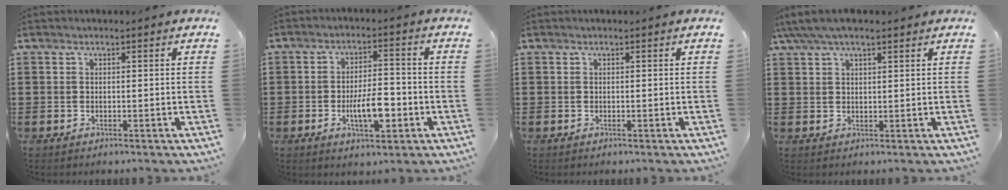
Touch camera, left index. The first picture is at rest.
{"total": 7.0, "force": [-2.1, 2.7, 6.1], "torque": [-0.113, -0.003, -0.042]}
{"total": 0.0}
{"total": 4.5, "force": [3.3, 1.3, 2.8], "torque": [-0.062, 0.003, 0.060]}